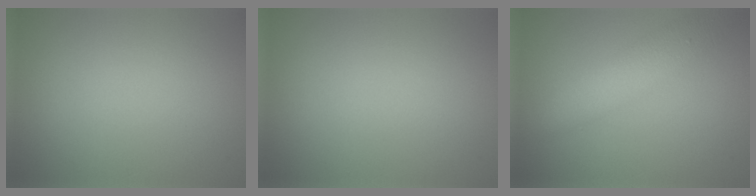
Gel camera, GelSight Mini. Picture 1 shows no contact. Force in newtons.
{"total": 0.0}
{"total": 3.6, "press": 3.6, "slide": 0.2}